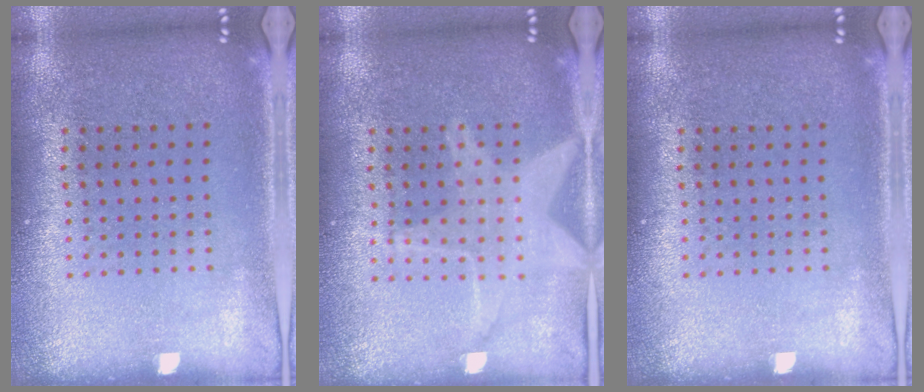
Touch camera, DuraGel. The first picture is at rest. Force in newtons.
{"total": 1.6, "press": 1.6, "slide": 0.2}
{"total": 0.0}